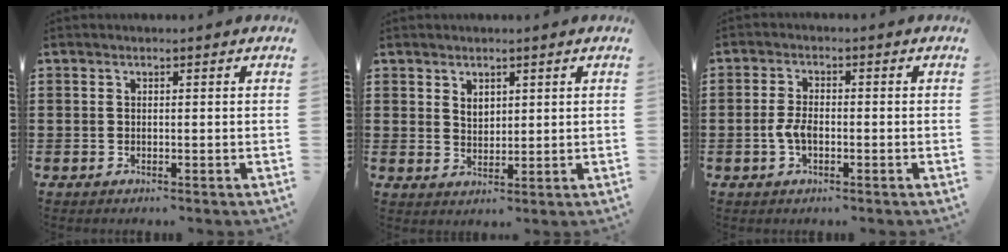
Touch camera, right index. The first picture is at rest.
{"total": 2.2, "force": [1.7, 1.3, 0.6], "torque": [-0.006, 0.001, 0.030]}
{"total": 3.3, "force": [-0.9, 1.7, 2.7], "torque": [-0.073, -0.006, -0.022]}